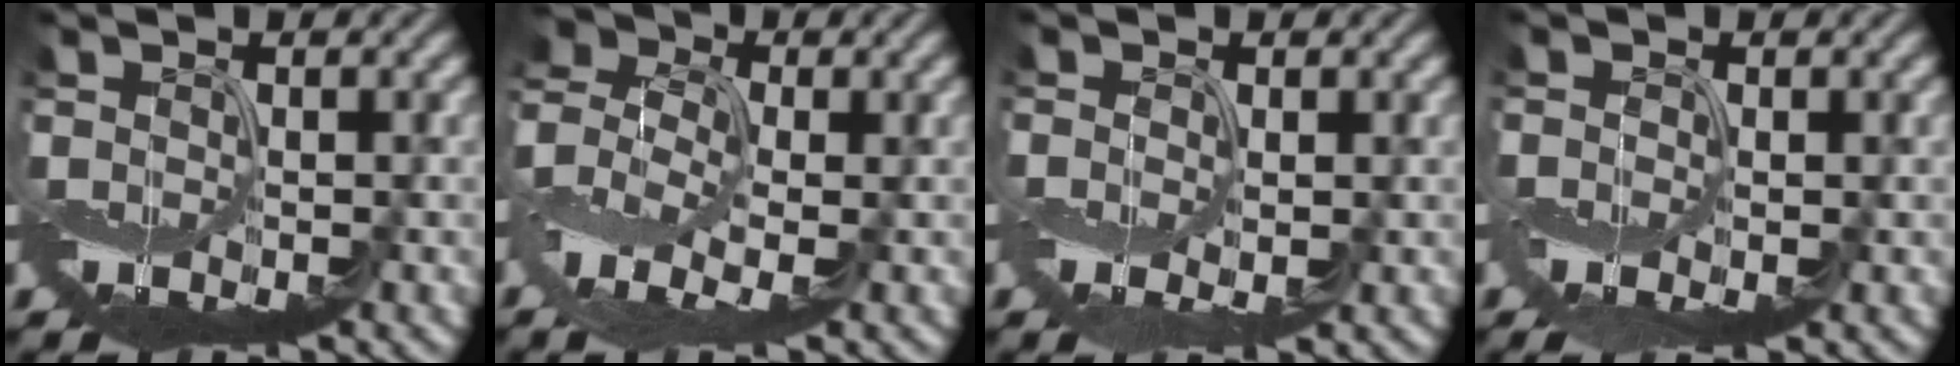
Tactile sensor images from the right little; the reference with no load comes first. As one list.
[{"total": 5.5, "force": [-1.5, 3.4, 4.0], "torque": [-0.106, 0.005, -0.045]}, {"total": 1.4, "force": [-0.1, 0.8, 1.2], "torque": [-0.023, -0.004, 0.001]}, {"total": 1.8, "force": [-0.6, 0.9, 1.4], "torque": [-0.026, -0.006, -0.004]}]